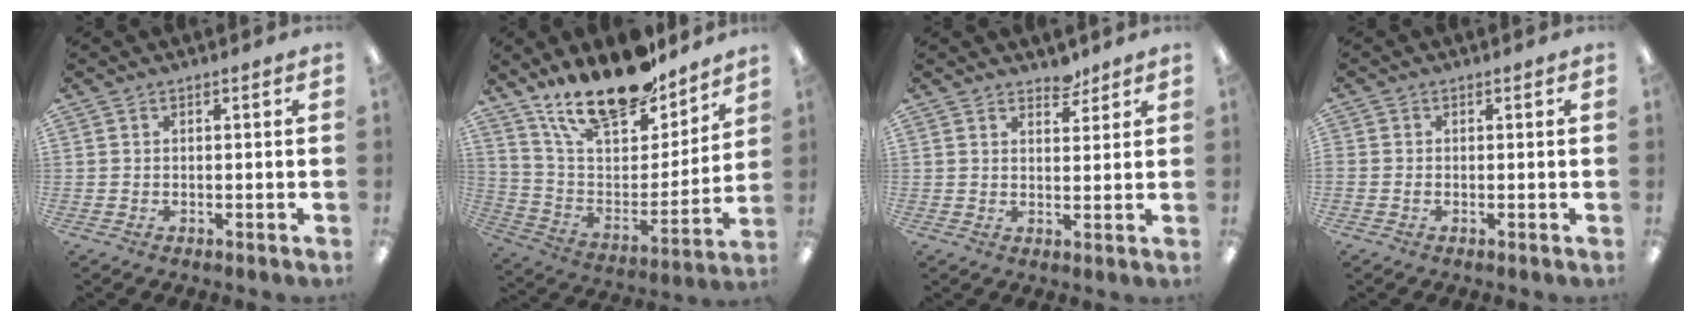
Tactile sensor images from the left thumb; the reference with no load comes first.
{"total": 21.4, "force": [17.2, 7.5, 10.1], "torque": [-0.182, -0.111, 0.304]}
{"total": 3.9, "force": [3.5, 1.6, 0.6], "torque": [0.006, -0.024, 0.063]}
{"total": 0.5, "force": [-0.2, 0.5, 0.1], "torque": [-0.001, 0.004, -0.005]}